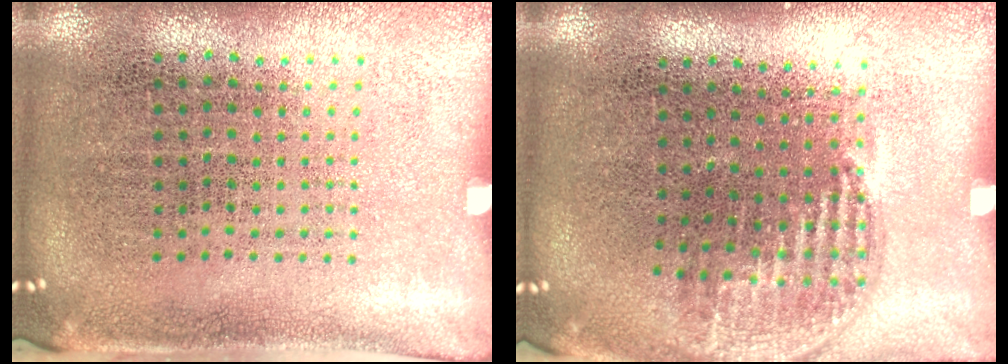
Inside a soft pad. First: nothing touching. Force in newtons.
{"total": 1.1, "press": 1.0, "slide": 0.4}